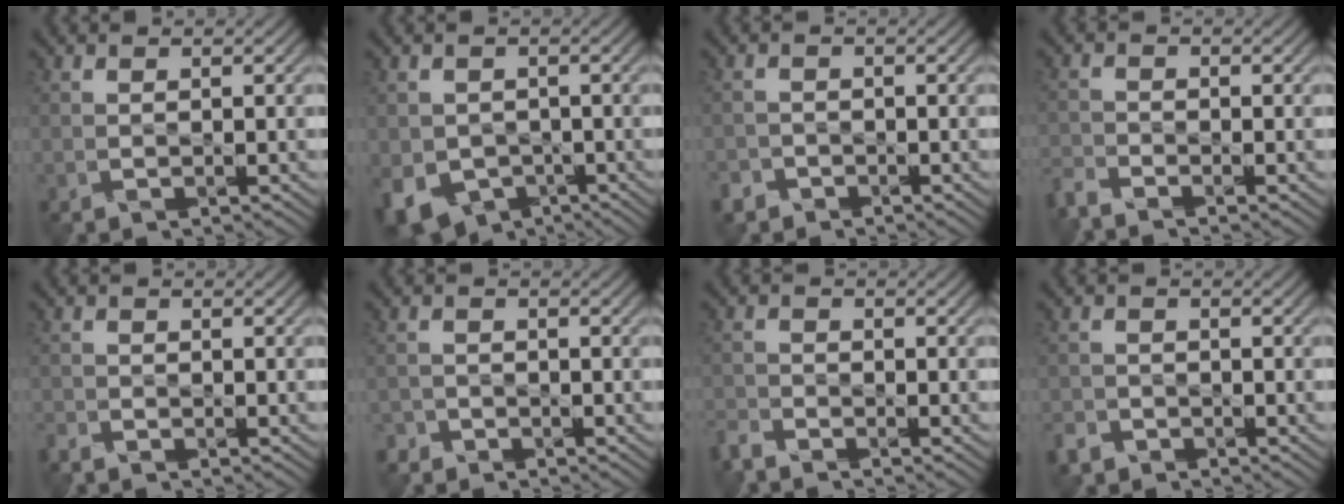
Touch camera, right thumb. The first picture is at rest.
{"total": 6.4, "force": [-2.6, 5.1, 2.8], "torque": [-0.077, -0.028, -0.042]}
{"total": 2.1, "force": [-1.6, 1.3, 0.3], "torque": [-0.006, -0.004, -0.040]}
{"total": 3.3, "force": [-3.0, 0.6, 1.1], "torque": [-0.031, -0.013, -0.073]}
{"total": 1.8, "force": [-1.8, 0.3, 0.3], "torque": [-0.013, -0.011, -0.043]}
{"total": 1.7, "force": [-1.5, 0.8, -0.1], "torque": [0.003, -0.001, -0.036]}
{"total": 2.9, "force": [-2.8, 0.5, 0.8], "torque": [-0.023, -0.012, -0.068]}
{"total": 2.3, "force": [-1.8, 1.3, 0.5], "torque": [-0.016, -0.005, -0.046]}